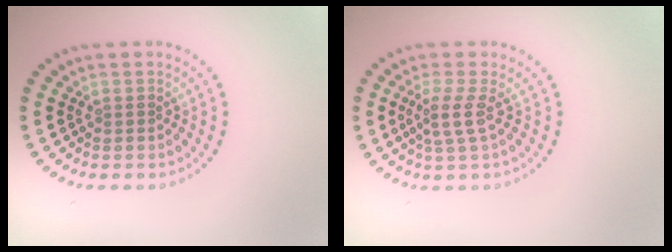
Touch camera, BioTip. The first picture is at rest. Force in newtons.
{"total": 2.1, "press": 1.5, "slide": 1.5}